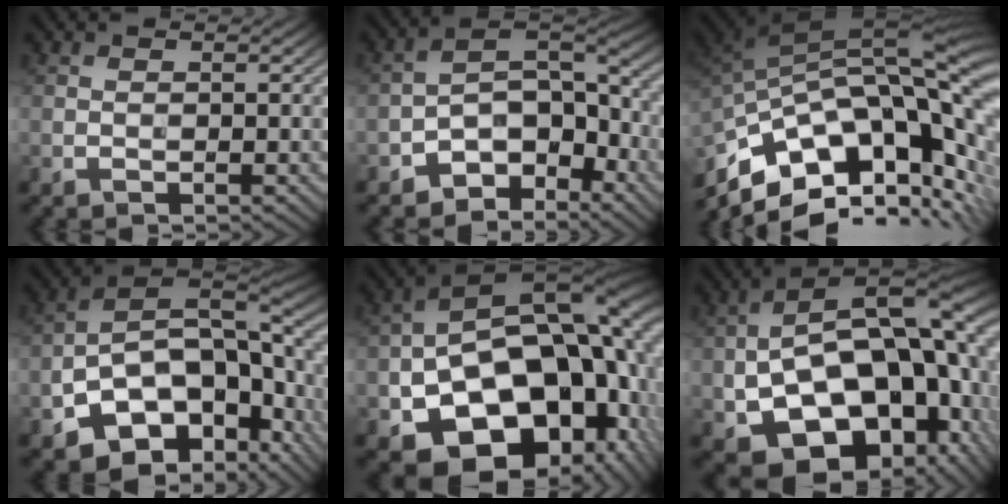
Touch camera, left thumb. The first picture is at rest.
{"total": 7.9, "force": [-5.2, 4.3, 4.2], "torque": [-0.054, 0.004, -0.107]}
{"total": 16.0, "force": [-6.7, 7.8, 12.2], "torque": [-0.230, -0.017, -0.104]}
{"total": 17.2, "force": [-6.3, 10.1, 12.4], "torque": [-0.227, -0.033, -0.089]}
{"total": 21.9, "force": [-6.7, 14.2, 15.3], "torque": [-0.230, -0.038, -0.080]}
{"total": 22.6, "force": [-2.9, 13.8, 17.7], "torque": [-0.322, -0.040, -0.014]}